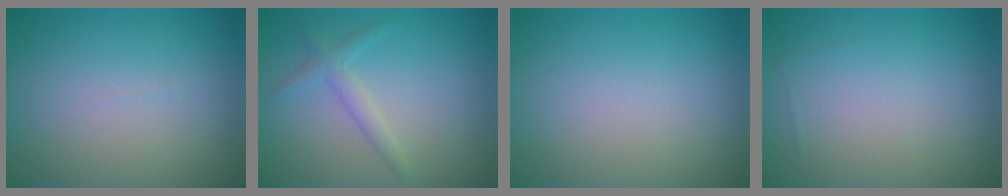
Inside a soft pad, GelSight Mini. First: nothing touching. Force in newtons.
{"total": 1.8, "press": 1.8, "slide": 0.0}
{"total": 0.0}
{"total": 0.0}